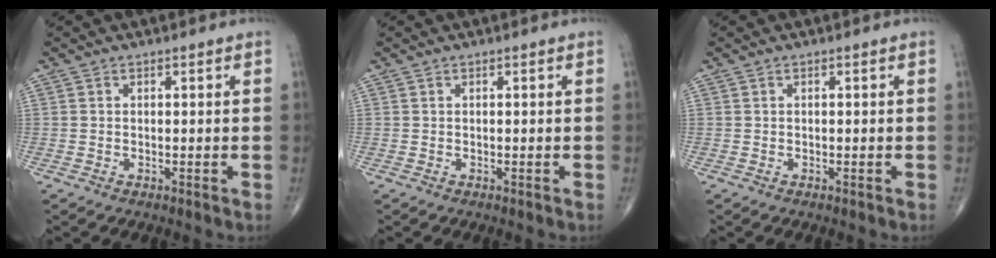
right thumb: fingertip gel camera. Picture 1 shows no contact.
{"total": 0.0}
{"total": 0.0}